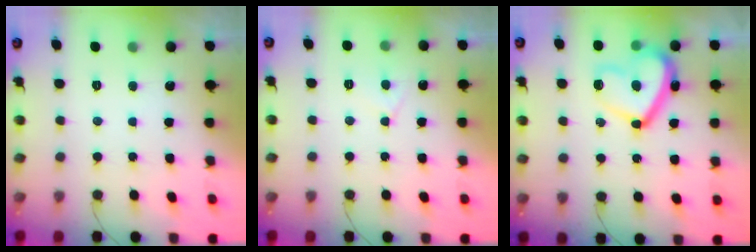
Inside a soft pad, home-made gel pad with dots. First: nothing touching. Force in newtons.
{"total": 4.1, "press": 4.0, "slide": 0.5}
{"total": 16.0, "press": 15.9, "slide": 1.5}